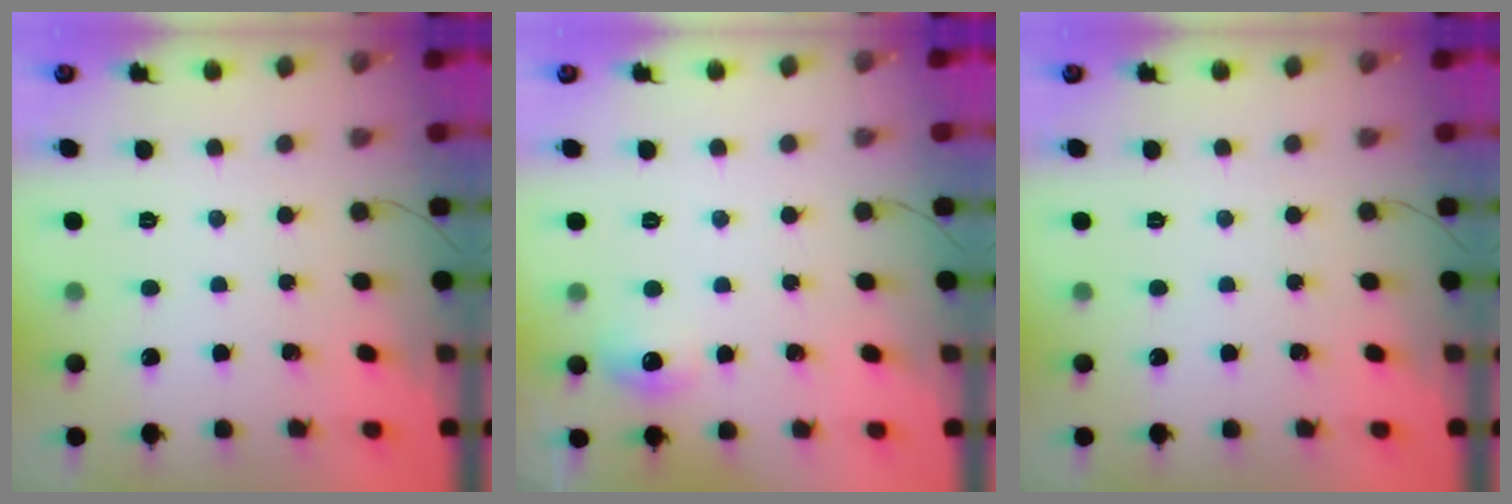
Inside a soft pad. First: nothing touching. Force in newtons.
{"total": 5.8, "press": 5.6, "slide": 1.3}
{"total": 0.0}